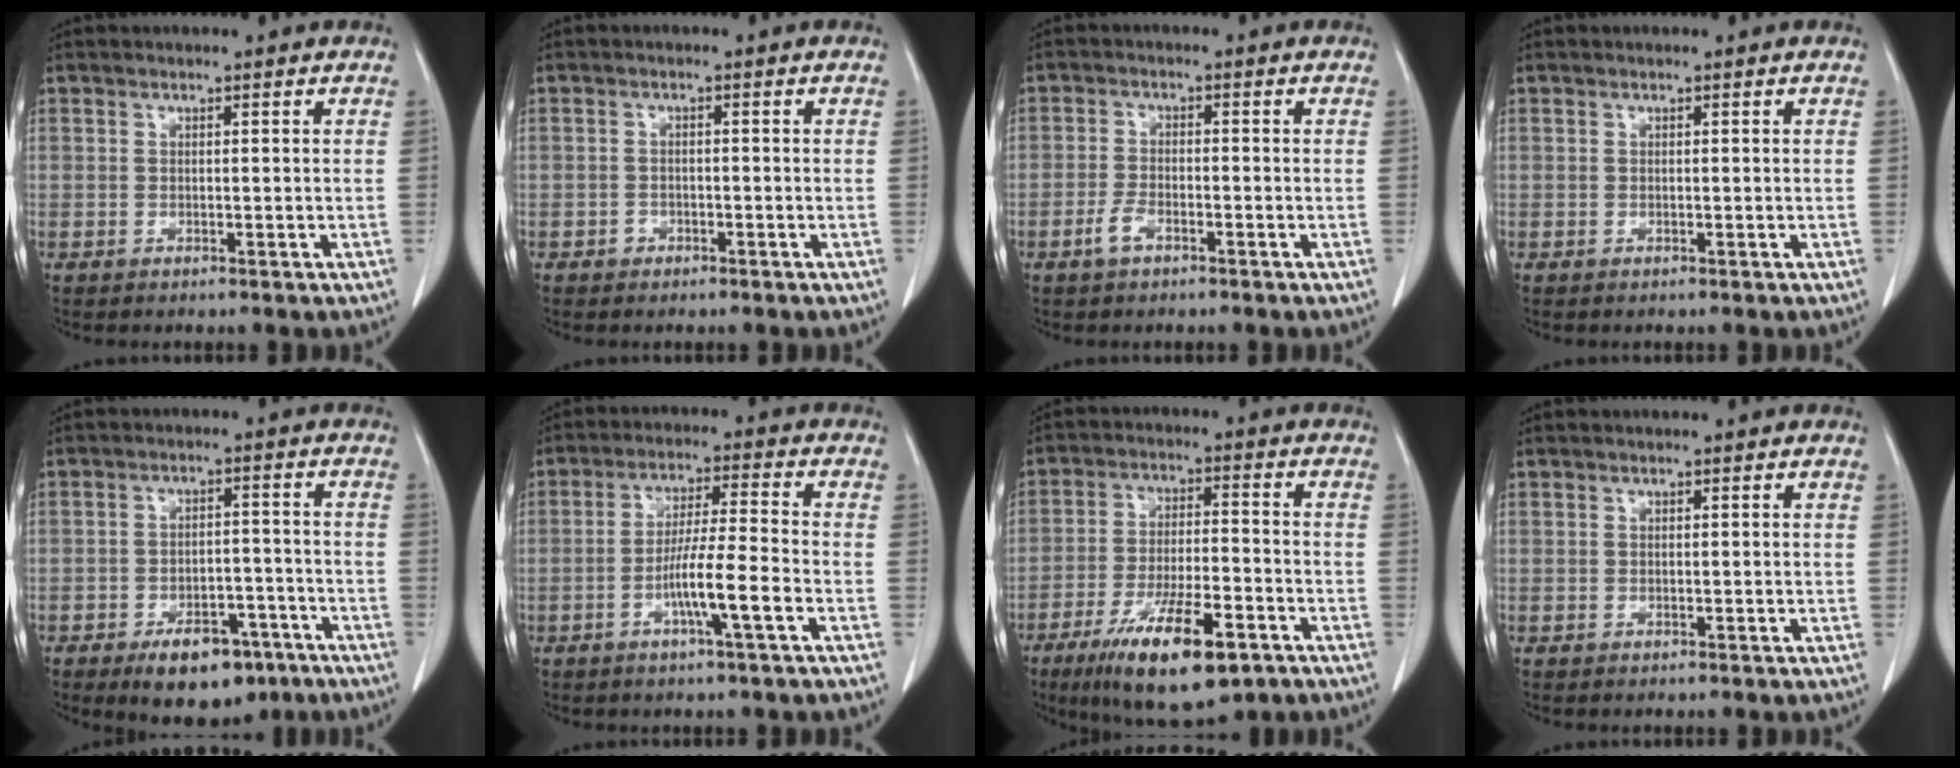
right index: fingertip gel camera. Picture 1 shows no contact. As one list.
[{"total": 1.2, "force": [-0.8, 0.9, 0.2], "torque": [-0.003, 0.004, -0.014]}, {"total": 3.0, "force": [-1.8, 1.1, 2.0], "torque": [-0.045, 0.002, -0.037]}, {"total": 0.0}, {"total": 9.7, "force": [-6.2, 4.9, 5.7], "torque": [-0.075, 0.004, -0.089]}, {"total": 7.9, "force": [-2.9, -0.3, 7.3], "torque": [-0.134, 0.001, -0.052]}, {"total": 14.8, "force": [-8.4, 3.9, 11.6], "torque": [-0.209, -0.019, -0.135]}, {"total": 0.0}]